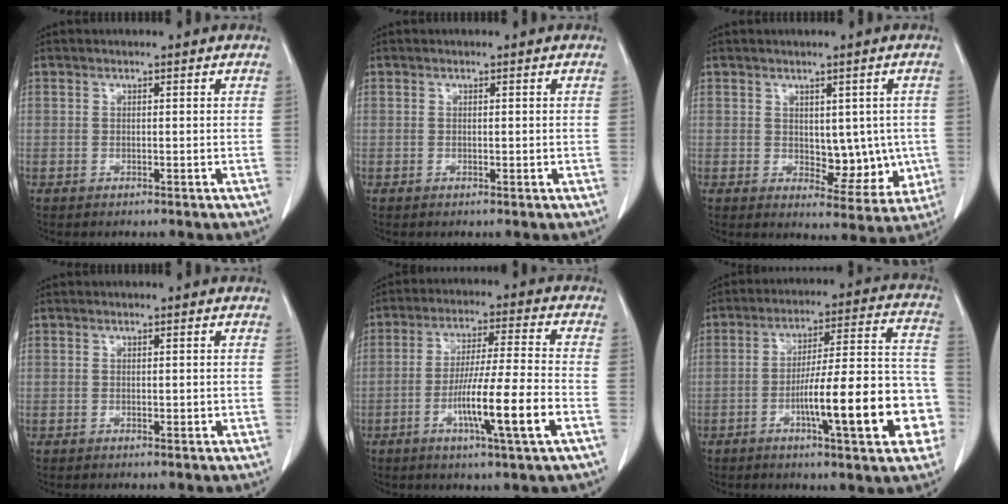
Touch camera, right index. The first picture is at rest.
{"total": 0.6, "force": [0.0, 0.3, 0.5], "torque": [-0.009, -0.001, 0.002]}
{"total": 5.3, "force": [-0.2, 3.1, 4.3], "torque": [-0.043, -0.004, 0.008]}
{"total": 0.9, "force": [0.0, 0.5, 0.7], "torque": [-0.009, -0.001, 0.001]}
{"total": 12.3, "force": [-4.3, -0.4, 11.5], "torque": [-0.206, -0.010, -0.077]}
{"total": 18.3, "force": [-5.8, 2.8, 17.1], "torque": [-0.208, 0.031, -0.077]}